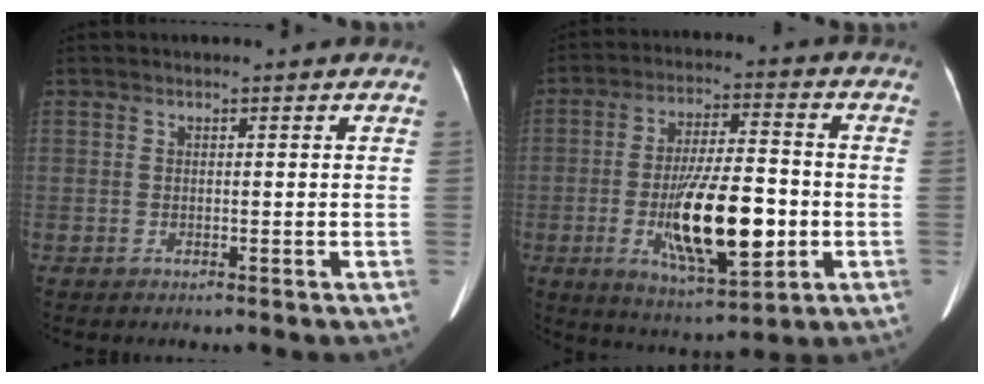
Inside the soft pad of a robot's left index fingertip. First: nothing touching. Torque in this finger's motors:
{"motor_torque": [1.30, 0.84, 1.05, 0.21]}